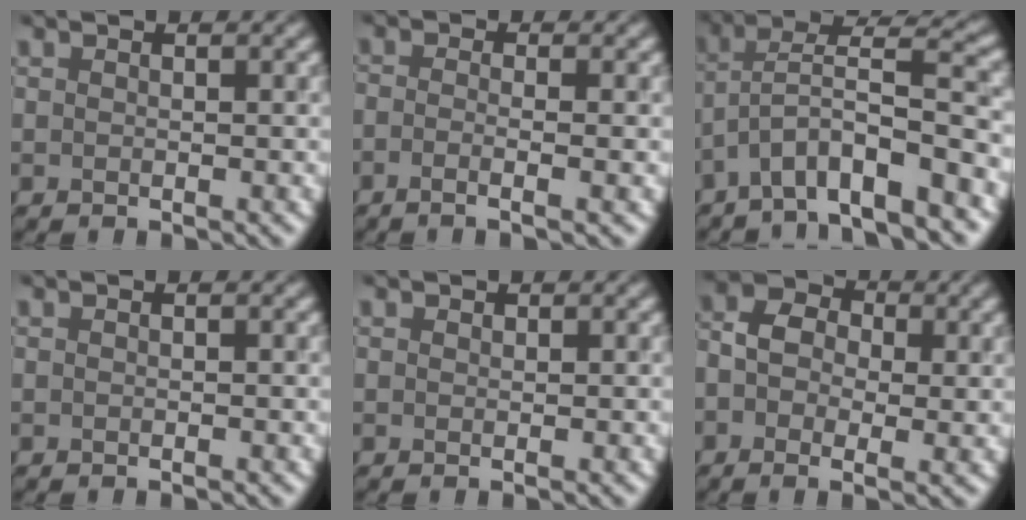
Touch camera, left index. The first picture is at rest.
{"total": 2.4, "force": [-1.1, 0.7, 2.0], "torque": [-0.019, 0.001, -0.022]}
{"total": 7.2, "force": [-4.1, 1.5, 5.7], "torque": [-0.090, 0.035, -0.064]}
{"total": 0.7, "force": [0.1, 0.4, 0.6], "torque": [0.006, -0.001, -0.007]}
{"total": 0.5, "force": [0.0, -0.4, -0.4], "torque": [0.002, 0.008, 0.011]}
{"total": 4.6, "force": [-0.2, 3.3, 3.3], "torque": [-0.066, 0.014, 0.002]}